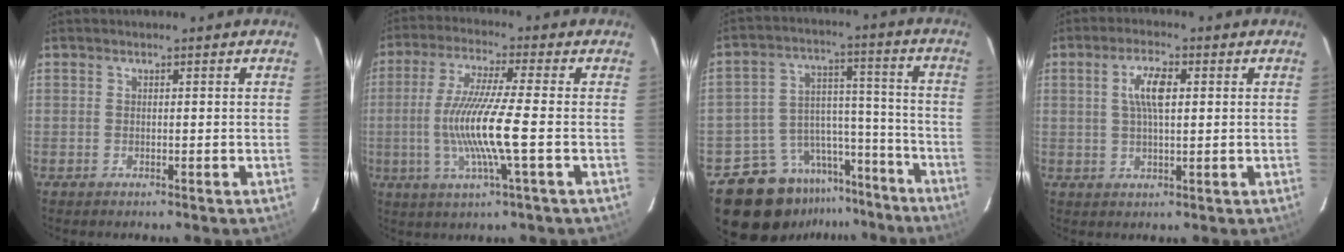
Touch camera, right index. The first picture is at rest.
{"total": 12.1, "force": [-2.2, -0.5, 11.9], "torque": [-0.235, -0.012, -0.040]}
{"total": 15.7, "force": [-13.1, 8.3, 2.4], "torque": [-0.056, 0.066, -0.188]}
{"total": 5.7, "force": [1.4, 1.9, 5.2], "torque": [-0.098, 0.008, 0.026]}